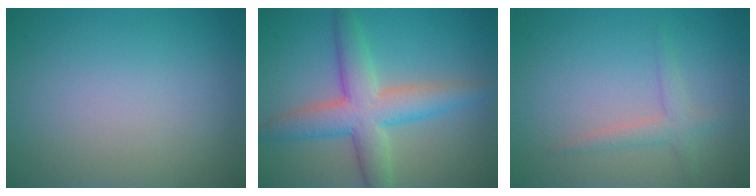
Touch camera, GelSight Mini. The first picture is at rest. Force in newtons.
{"total": 6.4, "press": 6.4, "slide": 0.2}
{"total": 1.8, "press": 1.8, "slide": 0.0}